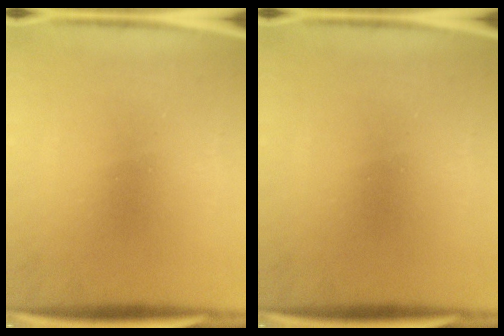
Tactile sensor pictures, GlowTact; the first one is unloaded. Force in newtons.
{"total": 0.0}